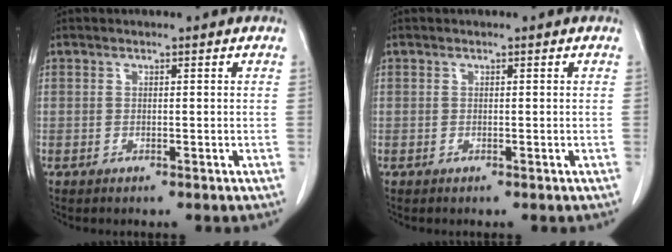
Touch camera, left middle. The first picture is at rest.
{"total": 0.0}